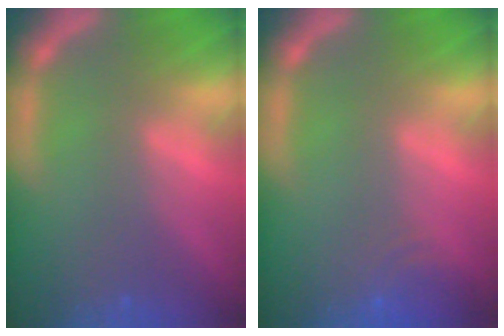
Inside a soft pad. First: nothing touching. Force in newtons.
{"total": 3.0}